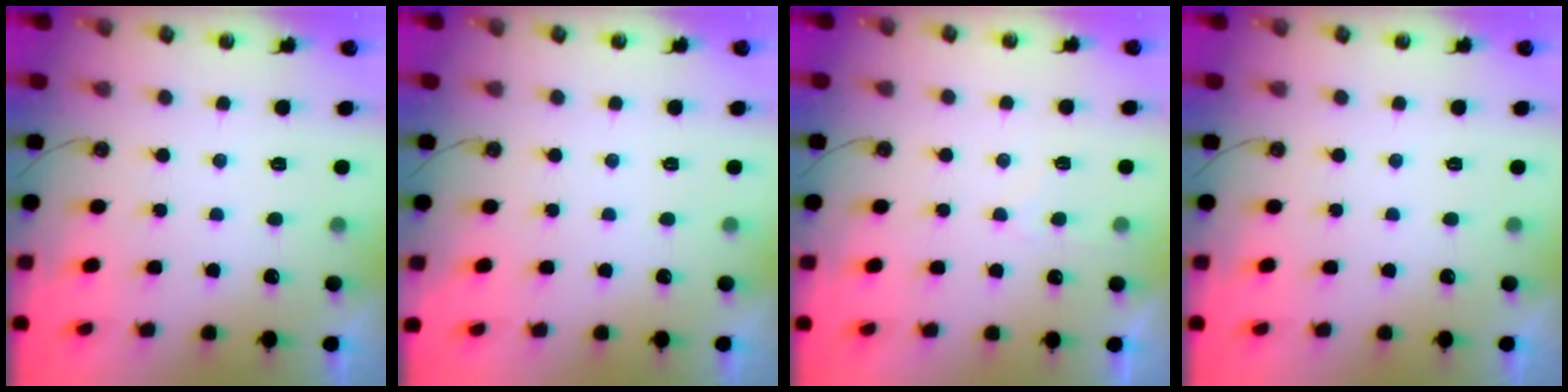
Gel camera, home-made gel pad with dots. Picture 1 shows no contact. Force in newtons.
{"total": 0.0}
{"total": 4.4, "press": 4.4, "slide": 0.6}
{"total": 0.0}